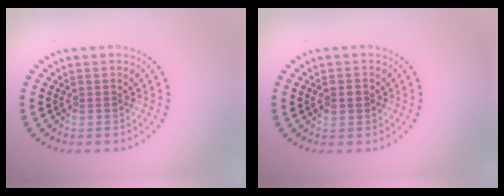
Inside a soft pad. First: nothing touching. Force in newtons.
{"total": 1.8, "press": 1.8, "slide": 0.1}